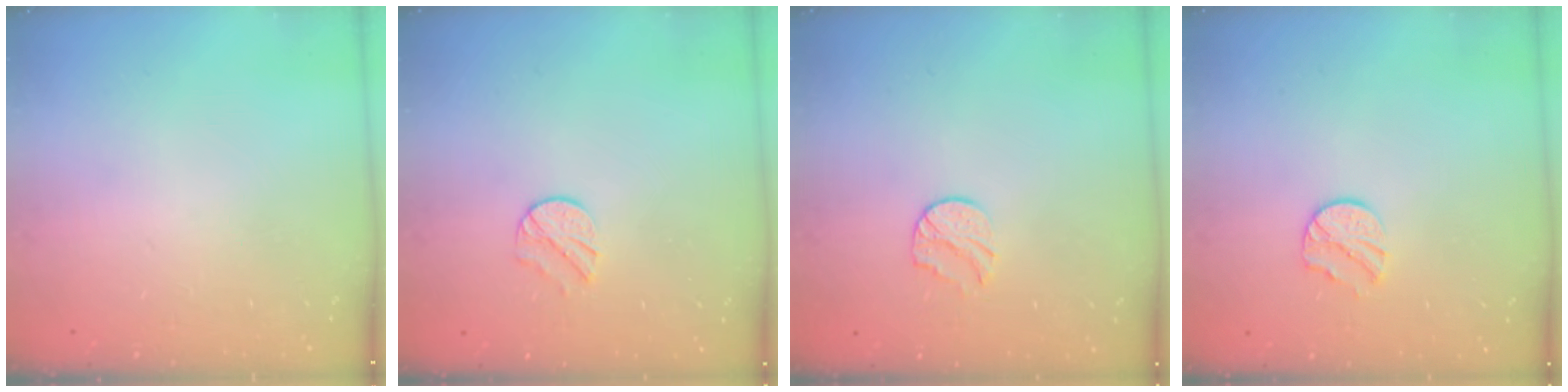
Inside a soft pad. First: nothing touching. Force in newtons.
{"total": 6.4, "press": 6.3, "slide": 0.6}
{"total": 6.4, "press": 6.3, "slide": 0.6}
{"total": 8.8, "press": 8.8, "slide": 0.6}